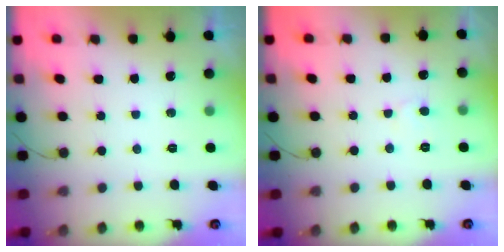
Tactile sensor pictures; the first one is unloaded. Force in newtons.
{"total": 3.9, "press": 3.9, "slide": 0.4}